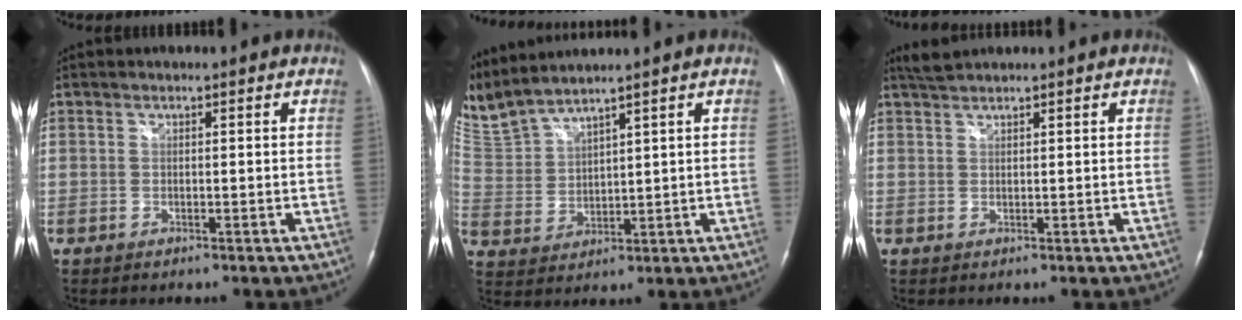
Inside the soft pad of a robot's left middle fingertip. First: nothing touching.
{"total": 8.4, "force": [8.0, -0.3, 2.6], "torque": [-0.082, 0.012, 0.179]}
{"total": 2.0, "force": [1.9, -0.2, 0.5], "torque": [-0.014, 0.010, 0.042]}